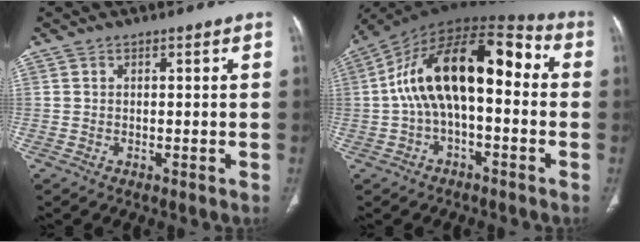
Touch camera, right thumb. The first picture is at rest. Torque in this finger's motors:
{"motor_torque": [2.45, 2.57, 2.10, -0.67, 0.45]}